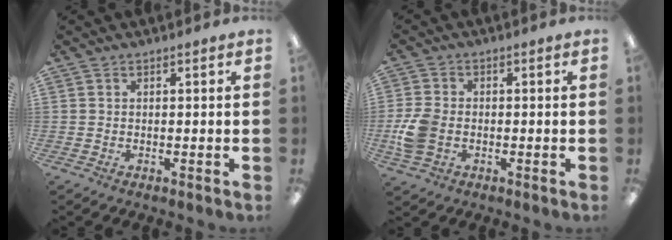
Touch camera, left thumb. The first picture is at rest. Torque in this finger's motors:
{"motor_torque": [-0.05, 0.16, 0.64, -0.64, 0.09]}